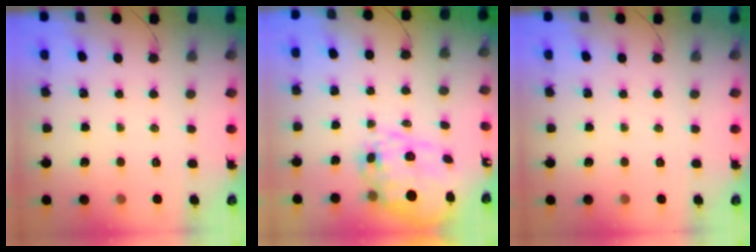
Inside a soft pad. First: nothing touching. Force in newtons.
{"total": 16.8, "press": 16.6, "slide": 3.1}
{"total": 0.0}